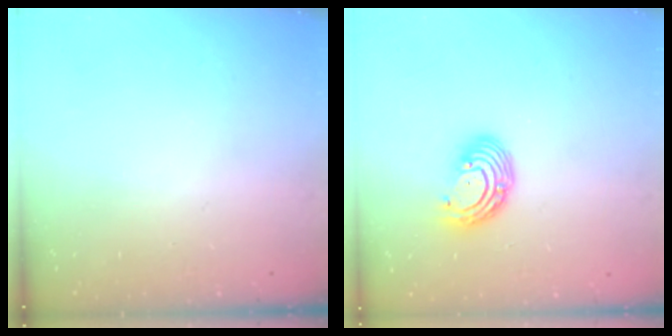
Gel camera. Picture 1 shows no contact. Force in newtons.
{"total": 8.1, "press": 8.0, "slide": 1.5}